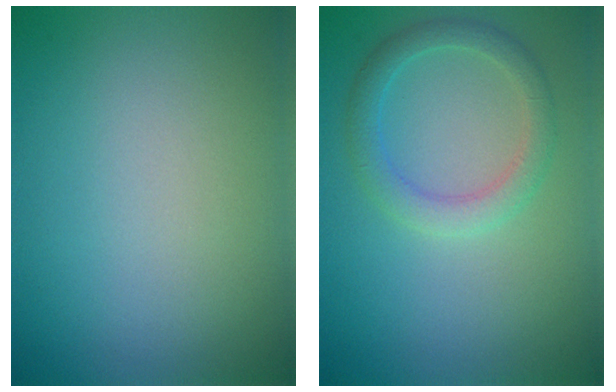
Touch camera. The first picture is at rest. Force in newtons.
{"total": 2.7, "press": 2.7, "slide": 0.2}